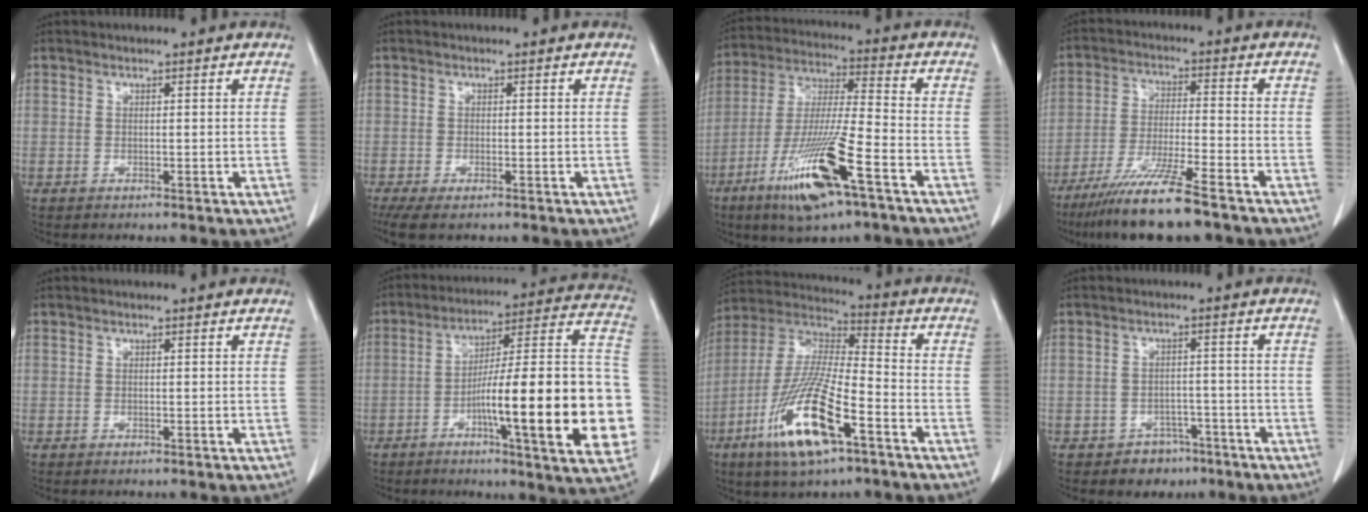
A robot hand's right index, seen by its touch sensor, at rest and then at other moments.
{"total": 5.1, "force": [-3.5, 1.6, 3.3], "torque": [-0.063, -0.017, -0.058]}
{"total": 16.2, "force": [-8.4, 1.5, 13.8], "torque": [-0.285, -0.032, -0.151]}
{"total": 11.9, "force": [-8.9, 0.1, 7.9], "torque": [-0.144, -0.036, -0.157]}
{"total": 0.0}
{"total": 25.7, "force": [-5.8, 2.3, 25.0], "torque": [-0.275, 0.013, -0.087]}
{"total": 17.4, "force": [-8.2, 3.3, 15.0], "torque": [-0.322, -0.026, -0.149]}
{"total": 6.0, "force": [-4.2, 4.3, 0.5], "torque": [0.008, 0.019, -0.056]}